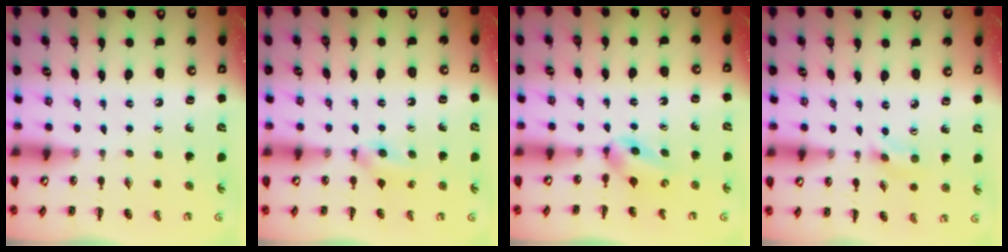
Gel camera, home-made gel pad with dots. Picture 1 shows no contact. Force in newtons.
{"total": 4.9, "press": 4.6, "slide": 1.8}
{"total": 2.8, "press": 2.5, "slide": 1.3}
{"total": 1.4, "press": 1.3, "slide": 0.5}